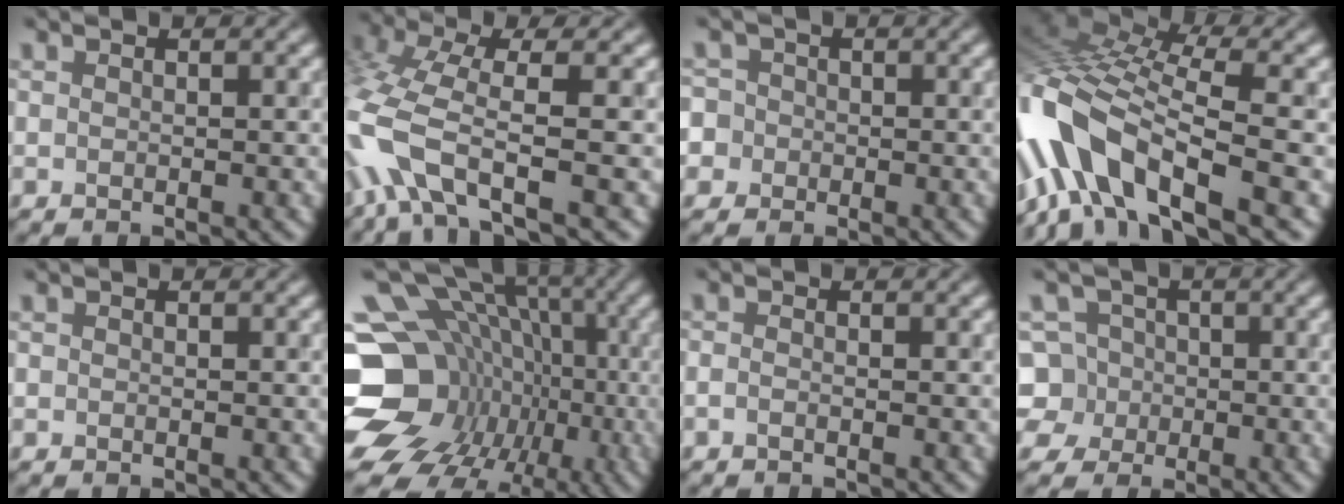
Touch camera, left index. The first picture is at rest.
{"total": 7.5, "force": [-2.8, 3.0, 6.3], "torque": [-0.144, 0.006, -0.070]}
{"total": 4.8, "force": [-0.9, 4.5, 1.3], "torque": [-0.018, 0.020, -0.048]}
{"total": 12.3, "force": [-4.7, 4.8, 10.3], "torque": [-0.205, 0.015, -0.095]}
{"total": 0.0}
{"total": 20.1, "force": [-4.7, 16.6, 10.3], "torque": [-0.168, 0.002, -0.086]}
{"total": 0.8, "force": [-0.4, 0.3, 0.6], "torque": [-0.015, -0.003, -0.010]}
{"total": 7.2, "force": [-1.4, 6.7, 2.3], "torque": [-0.044, 0.028, -0.058]}